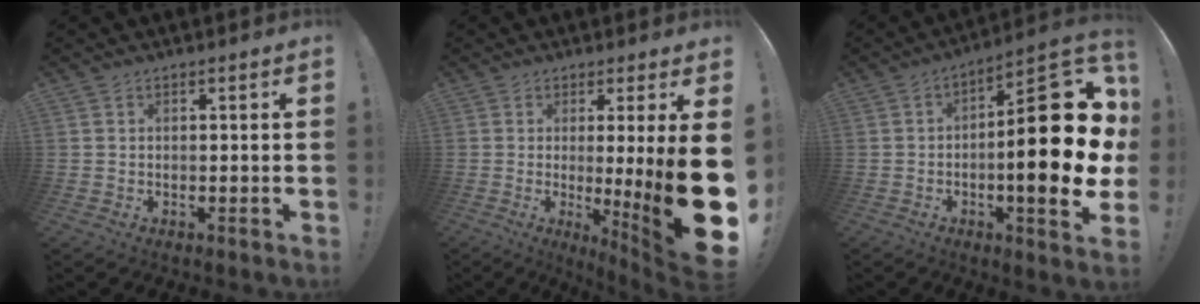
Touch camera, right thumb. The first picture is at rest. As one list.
[{"total": 16.7, "force": [-1.0, -0.6, 16.6], "torque": [-0.242, -0.036, -0.012]}, {"total": 24.0, "force": [-1.3, 7.7, 22.7], "torque": [-0.309, 0.016, -0.021]}]